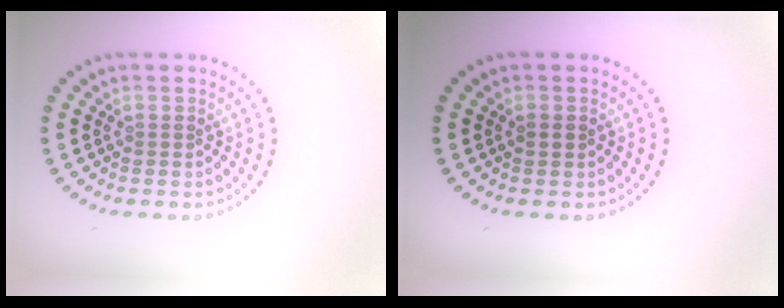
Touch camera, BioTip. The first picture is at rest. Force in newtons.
{"total": 0.9, "press": 0.9, "slide": 0.1}